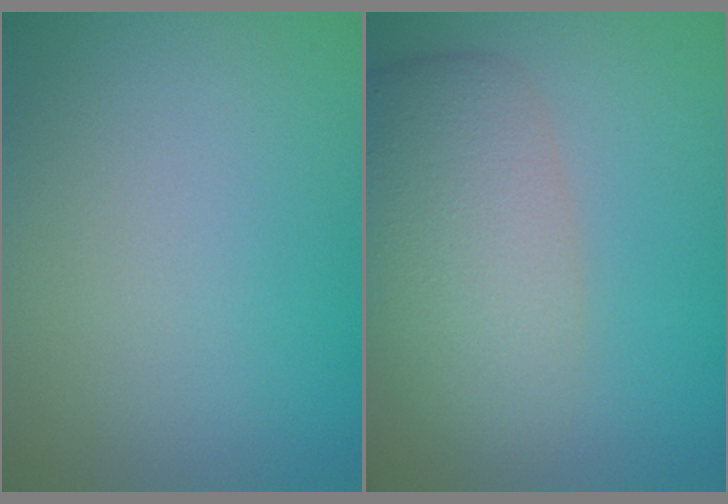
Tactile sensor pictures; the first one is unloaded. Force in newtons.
{"total": 6.6, "press": 6.6, "slide": 0.3}